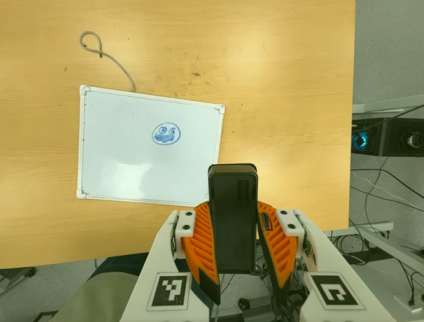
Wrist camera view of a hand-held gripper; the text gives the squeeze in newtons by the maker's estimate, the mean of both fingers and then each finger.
{"total": 9.7, "left": 8.0, "right": 11.4}